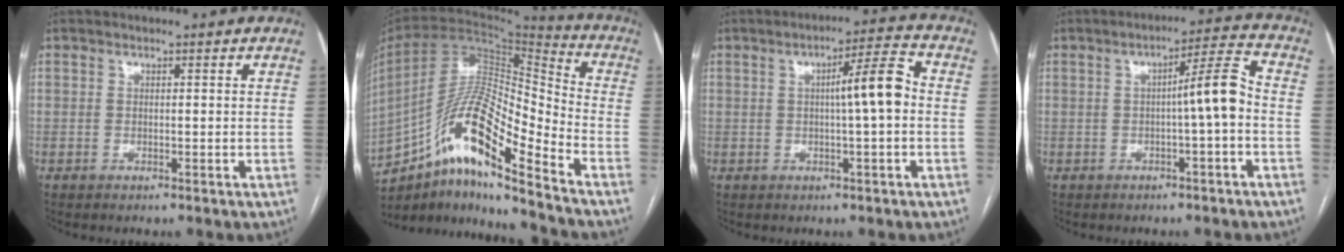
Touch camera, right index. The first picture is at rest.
{"total": 17.5, "force": [-10.8, 2.4, 13.6], "torque": [-0.256, 0.019, -0.190]}
{"total": 7.2, "force": [0.1, 0.3, 7.2], "torque": [-0.108, 0.017, -0.001]}
{"total": 6.6, "force": [-0.9, -0.2, 6.5], "torque": [-0.096, 0.018, -0.012]}